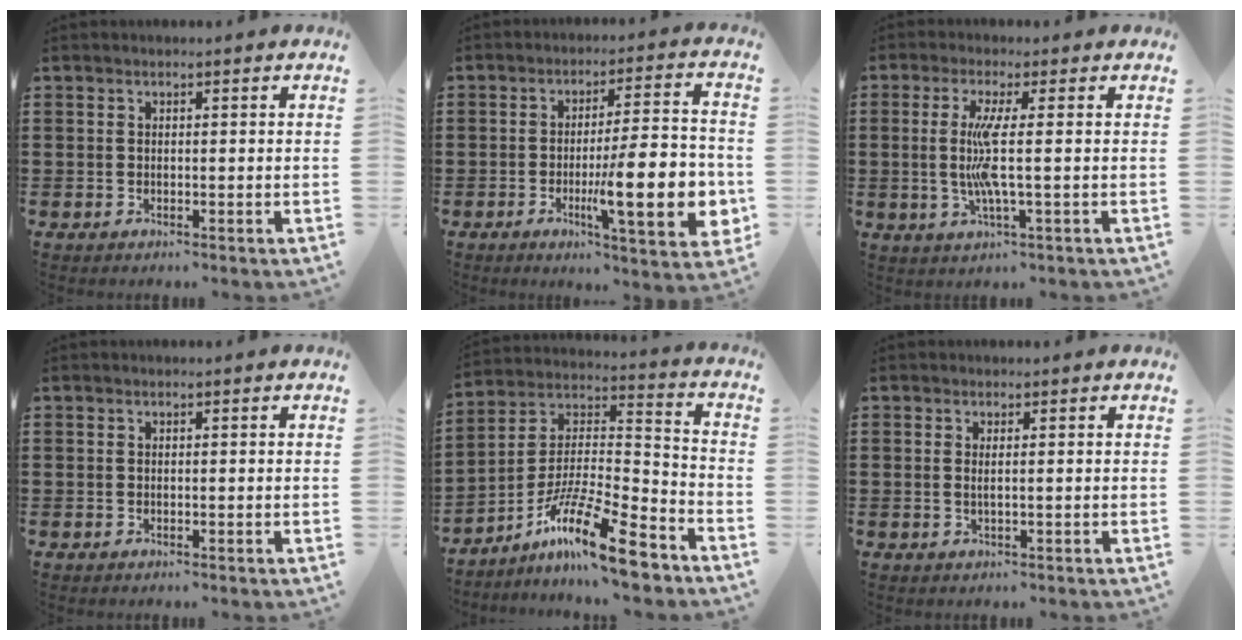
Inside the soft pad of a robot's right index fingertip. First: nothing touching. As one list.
[{"total": 14.9, "force": [-3.8, 3.3, 14.0], "torque": [-0.211, -0.008, -0.060]}, {"total": 6.4, "force": [-0.1, -0.1, 6.4], "torque": [-0.147, -0.022, -0.014]}, {"total": 0.0}, {"total": 15.7, "force": [-11.3, 2.5, 10.6], "torque": [-0.190, 0.027, -0.204]}, {"total": 1.0, "force": [0.1, -0.1, 1.0], "torque": [-0.020, -0.004, 0.001]}]